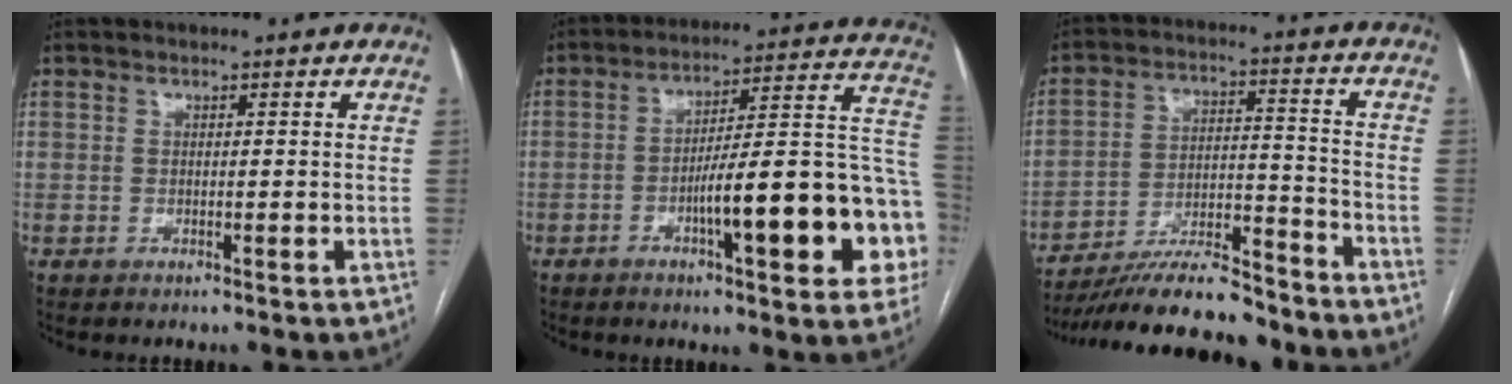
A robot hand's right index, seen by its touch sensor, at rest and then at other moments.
{"total": 20.9, "force": [-5.8, 3.1, 19.9], "torque": [-0.194, 0.031, -0.070]}
{"total": 16.7, "force": [-14.9, 2.6, 7.2], "torque": [-0.132, 0.009, -0.249]}